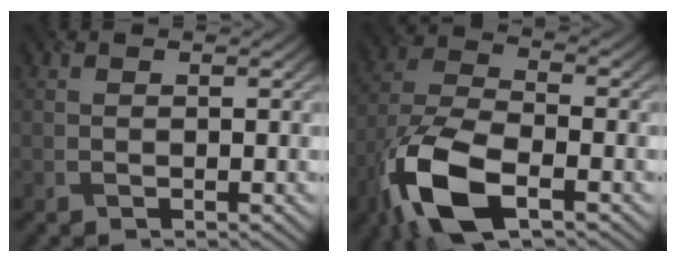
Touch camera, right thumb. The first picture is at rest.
{"total": 12.5, "force": [-6.5, 5.3, 9.3], "torque": [-0.211, -0.020, -0.137]}